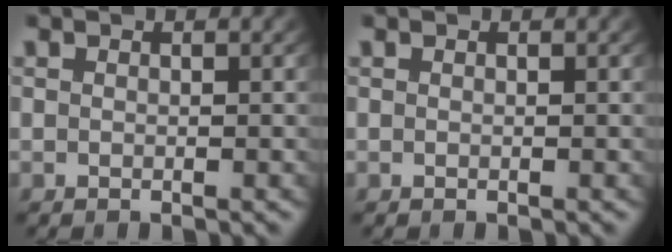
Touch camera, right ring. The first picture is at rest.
{"total": 0.0}